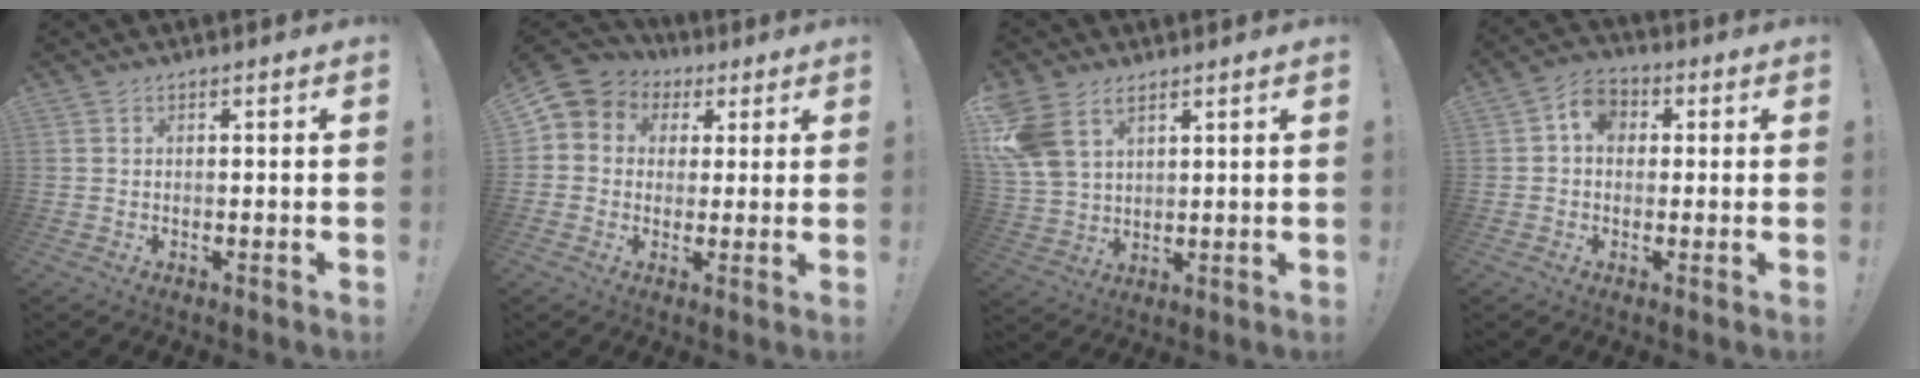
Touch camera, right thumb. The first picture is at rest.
{"total": 6.3, "force": [1.2, 5.9, 1.8], "torque": [-0.018, -0.003, 0.028]}
{"total": 9.7, "force": [5.5, 6.4, 4.9], "torque": [-0.091, -0.023, 0.114]}
{"total": 7.0, "force": [1.4, 5.6, 3.9], "torque": [-0.057, 0.006, 0.027]}